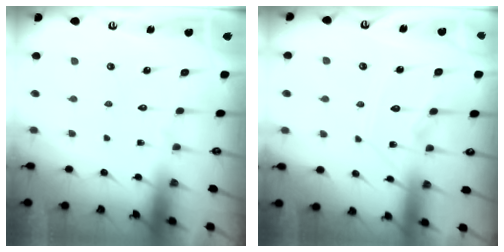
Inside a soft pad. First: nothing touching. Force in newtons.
{"total": 10.5, "press": 10.4, "slide": 0.9}